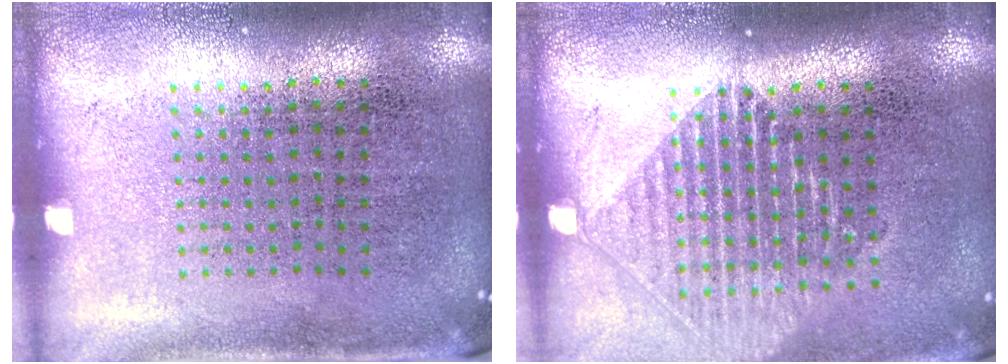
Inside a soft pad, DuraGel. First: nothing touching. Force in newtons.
{"total": 1.6, "press": 1.4, "slide": 0.7}